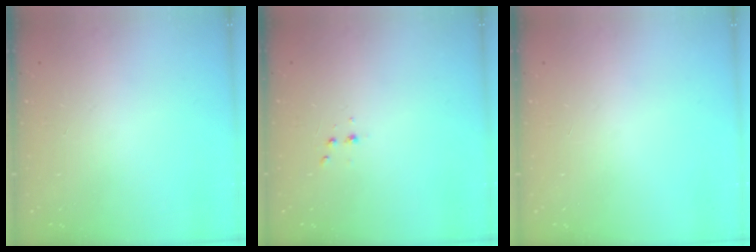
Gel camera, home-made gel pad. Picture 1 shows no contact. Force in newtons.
{"total": 2.9, "press": 2.7, "slide": 1.0}
{"total": 0.0}